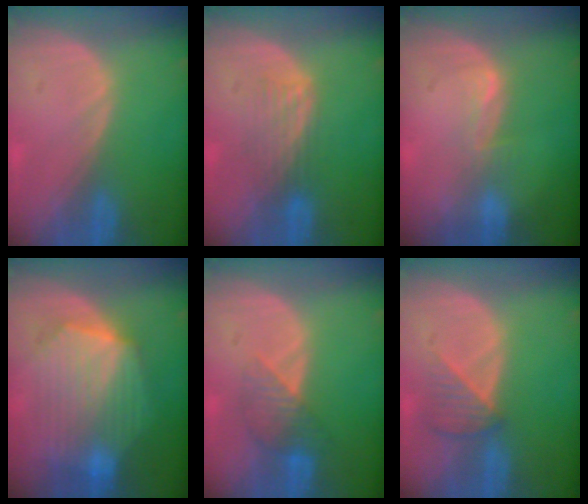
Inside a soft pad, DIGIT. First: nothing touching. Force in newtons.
{"total": 4.2, "press": 3.4, "slide": 2.5}
{"total": 2.0, "press": 2.0, "slide": 0.3}
{"total": 10.3, "press": 10.3, "slide": 0.9}
{"total": 4.0, "press": 4.0, "slide": 0.6}
{"total": 3.5, "press": 3.4, "slide": 0.9}